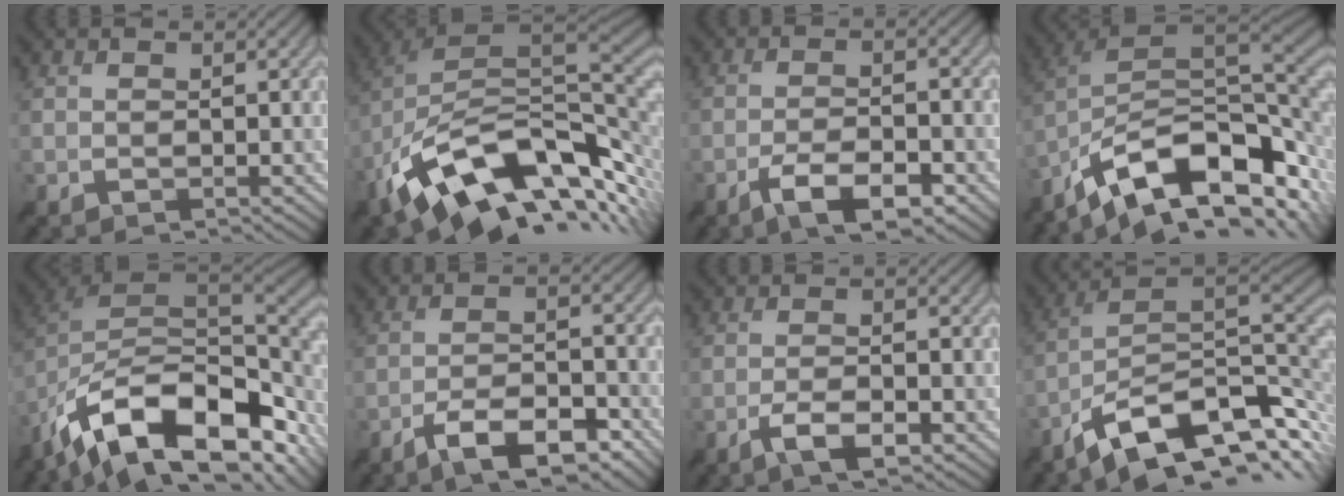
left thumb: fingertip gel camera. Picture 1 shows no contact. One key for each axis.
{"total": 15.7, "fx": -3.6, "fy": 9.0, "fz": 12.4, "tx": -0.239, "ty": -0.006, "tz": -0.060}
{"total": 7.1, "fx": -4.1, "fy": 2.0, "fz": 5.4, "tx": -0.100, "ty": 0.004, "tz": -0.069}
{"total": 14.4, "fx": -5.9, "fy": 6.9, "fz": 11.2, "tx": -0.214, "ty": 0.000, "tz": -0.100}
{"total": 16.1, "fx": -7.1, "fy": 8.4, "fz": 11.8, "tx": -0.247, "ty": -0.024, "tz": -0.115}
{"total": 9.7, "fx": -6.3, "fy": 3.0, "fz": 6.7, "tx": -0.113, "ty": 0.005, "tz": -0.113}
{"total": 4.6, "fx": -2.4, "fy": 1.2, "fz": 3.7, "tx": -0.075, "ty": 0.003, "tz": -0.045}
{"total": 14.7, "fx": -6.7, "fy": 6.3, "fz": 11.5, "tx": -0.213, "ty": 0.003, "tz": -0.114}